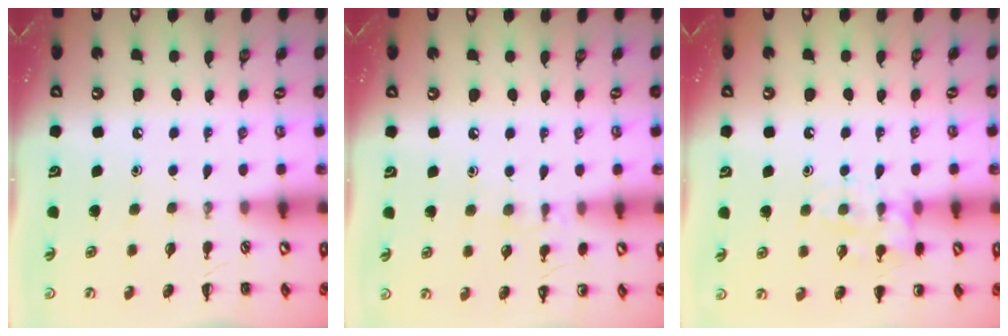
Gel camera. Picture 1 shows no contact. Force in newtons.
{"total": 6.3, "press": 6.0, "slide": 1.9}
{"total": 10.8, "press": 10.8, "slide": 0.6}